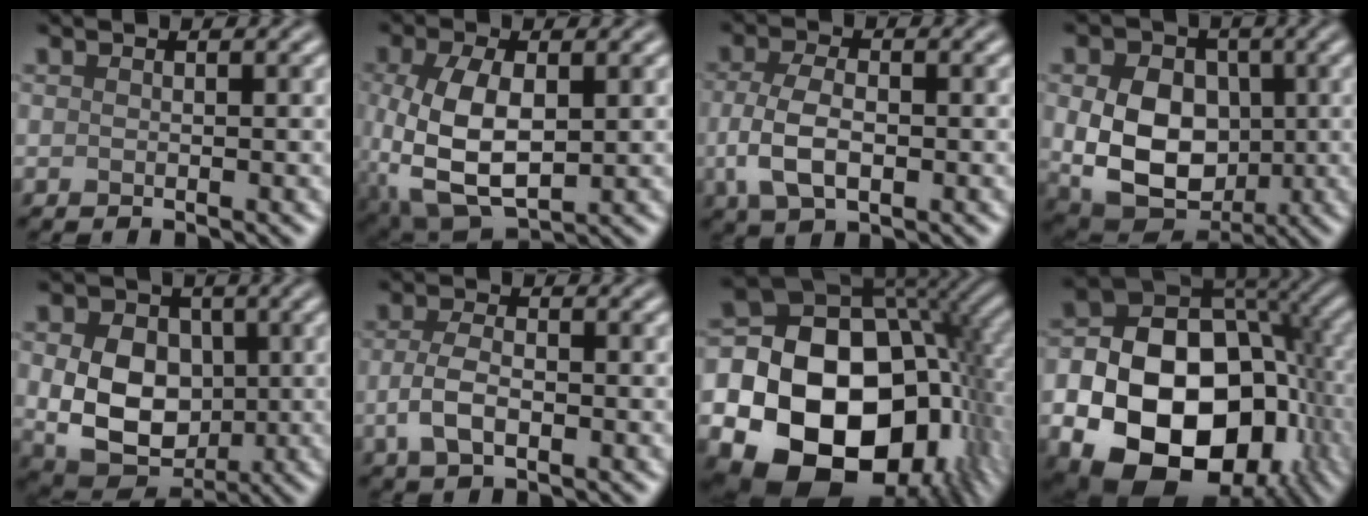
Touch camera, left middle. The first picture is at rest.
{"total": 8.0, "force": [-0.4, 4.4, 6.7], "torque": [-0.153, -0.008, -0.004]}
{"total": 4.7, "force": [-0.7, 2.7, 3.8], "torque": [-0.085, -0.006, -0.014]}
{"total": 10.1, "force": [0.0, 7.6, 6.7], "torque": [-0.118, -0.016, 0.004]}
{"total": 9.1, "force": [0.4, 6.9, 5.9], "torque": [-0.107, -0.014, 0.009]}
{"total": 3.3, "force": [-0.8, 1.8, 2.7], "torque": [-0.056, -0.001, -0.017]}
{"total": 24.4, "force": [-5.4, 19.6, 13.6], "torque": [-0.249, -0.030, -0.111]}
{"total": 20.2, "force": [-5.7, 14.7, 12.6], "torque": [-0.199, -0.033, -0.090]}